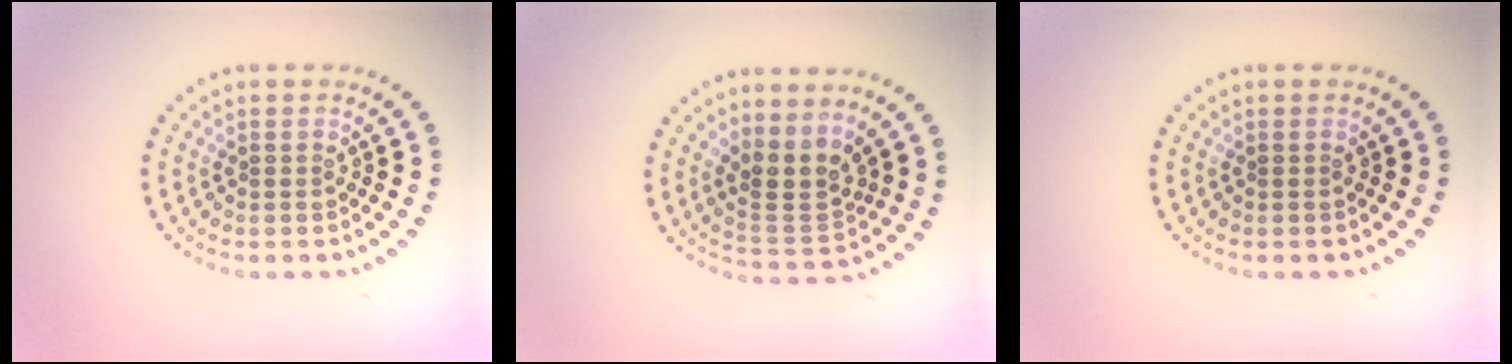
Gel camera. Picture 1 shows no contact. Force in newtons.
{"total": 3.0, "press": 2.3, "slide": 1.9}
{"total": 0.0}